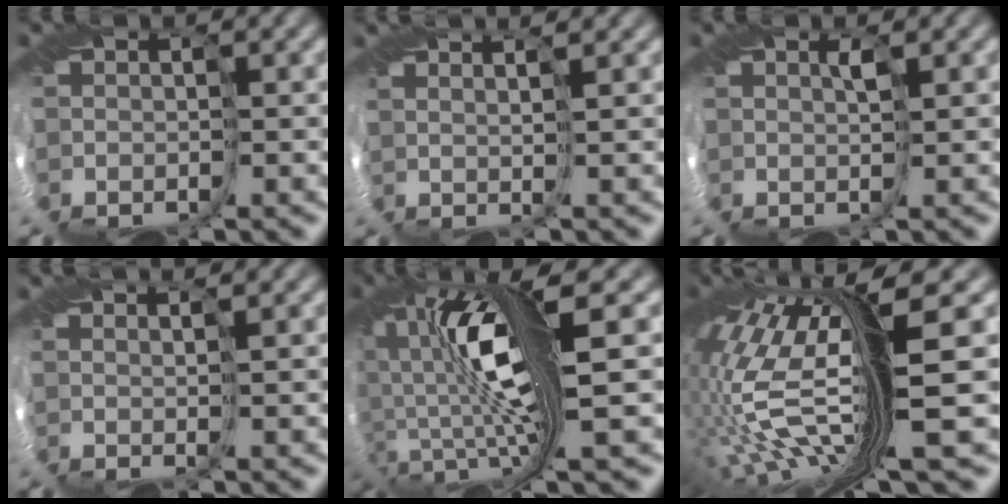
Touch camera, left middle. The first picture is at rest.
{"total": 4.0, "force": [2.9, 0.9, 2.6], "torque": [-0.015, 0.044, 0.012]}
{"total": 1.0, "force": [0.6, -0.5, 0.6], "torque": [-0.017, 0.001, 0.017]}
{"total": 3.0, "force": [2.4, 0.5, 1.9], "torque": [-0.005, 0.037, 0.008]}
{"total": 9.4, "force": [1.9, 1.4, 9.1], "torque": [-0.179, 0.004, 0.035]}
{"total": 13.7, "force": [0.6, 2.3, 13.5], "torque": [-0.288, -0.016, 0.039]}